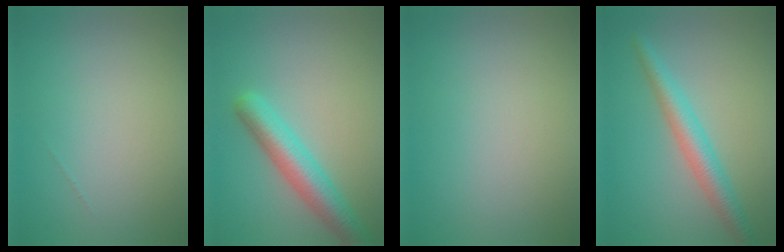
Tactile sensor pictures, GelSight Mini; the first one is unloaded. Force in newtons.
{"total": 4.6, "press": 4.6, "slide": 0.2}
{"total": 0.0}
{"total": 3.6, "press": 3.6, "slide": 0.2}